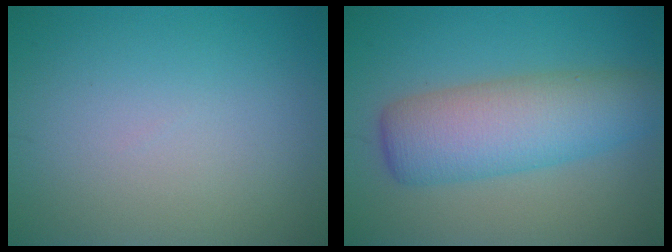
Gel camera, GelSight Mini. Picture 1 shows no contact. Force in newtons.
{"total": 7.0, "press": 7.0, "slide": 0.2}